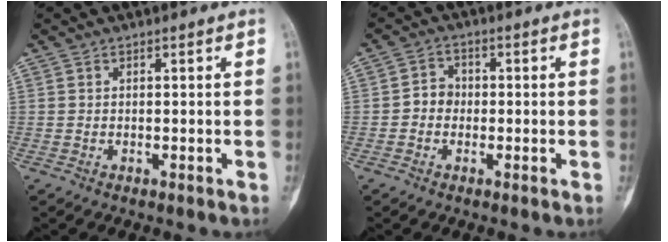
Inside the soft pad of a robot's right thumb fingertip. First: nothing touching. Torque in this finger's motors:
{"motor_torque": [0.67, 0.58, 0.48, -0.37, 0.03]}